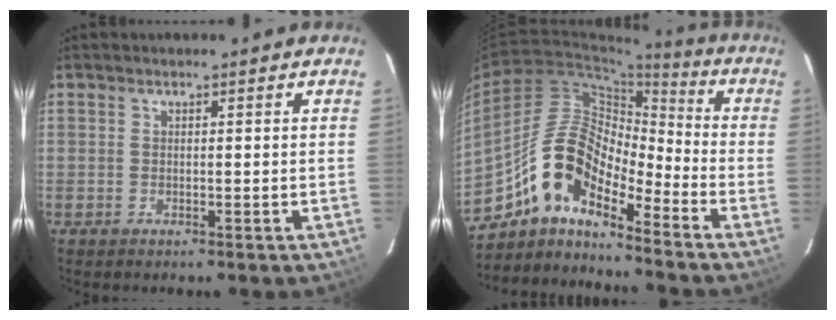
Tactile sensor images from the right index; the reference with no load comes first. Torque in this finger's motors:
{"motor_torque": [1.11, -1.02, 0.78, 0.21]}